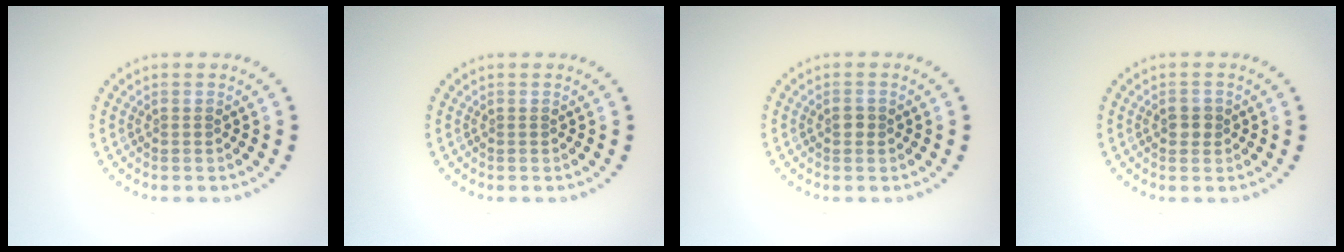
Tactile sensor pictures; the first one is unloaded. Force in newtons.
{"total": 0.0}
{"total": 0.9, "press": 0.8, "slide": 0.1}
{"total": 1.4, "press": 1.4, "slide": 0.2}